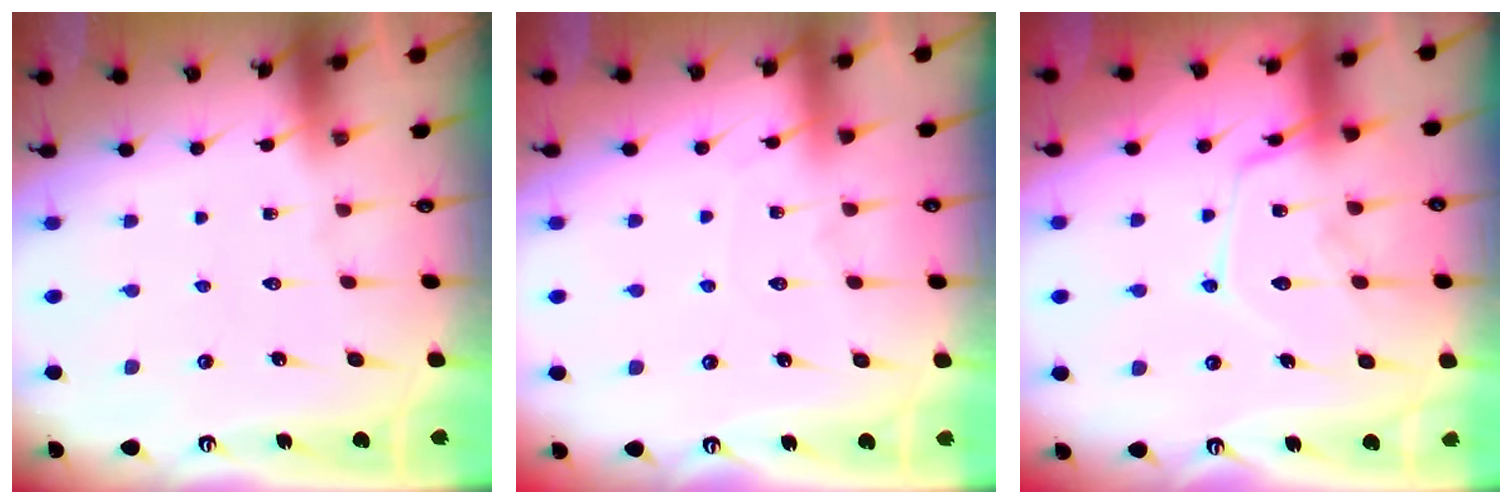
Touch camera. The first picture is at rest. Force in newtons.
{"total": 3.1, "press": 3.1, "slide": 0.4}
{"total": 14.8, "press": 14.8, "slide": 1.3}